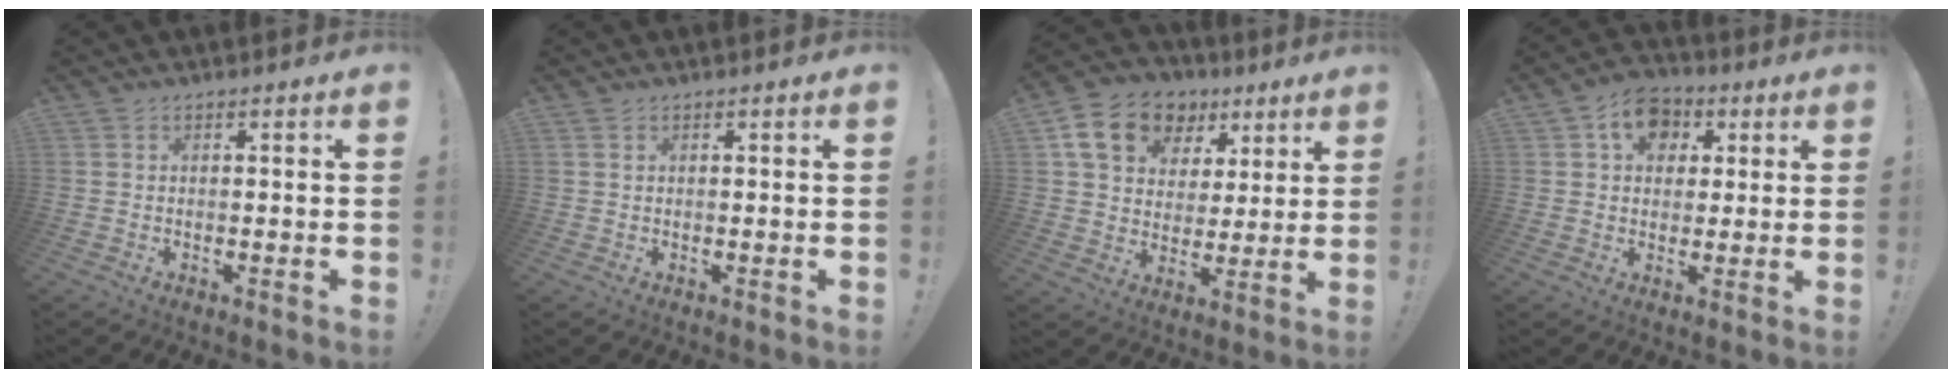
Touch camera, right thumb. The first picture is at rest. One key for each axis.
{"total": 0.5, "fx": 0.3, "fy": 0.2, "fz": 0.3, "tx": -0.002, "ty": -0.001, "tz": 0.004}
{"total": 15.6, "fx": 7.6, "fy": 11.6, "fz": 7.2, "tx": -0.111, "ty": -0.028, "tz": 0.148}
{"total": 10.0, "fx": 3.5, "fy": 8.0, "fz": 5.0, "tx": -0.074, "ty": -0.004, "tz": 0.068}